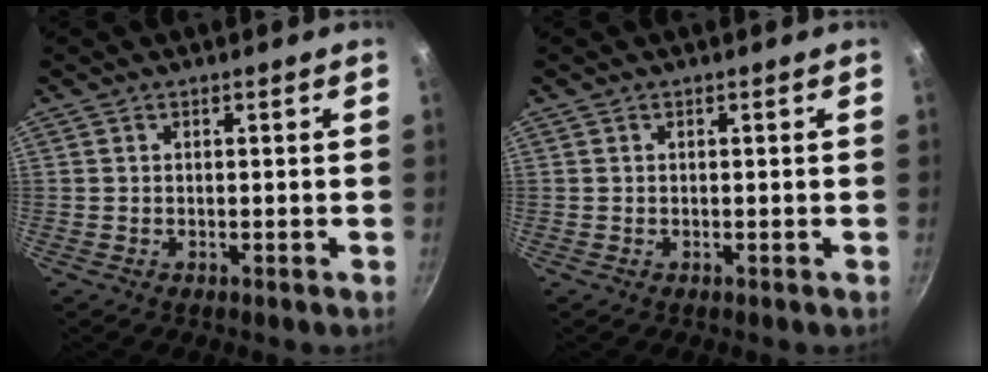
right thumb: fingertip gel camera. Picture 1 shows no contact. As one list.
[{"total": 0.0}]